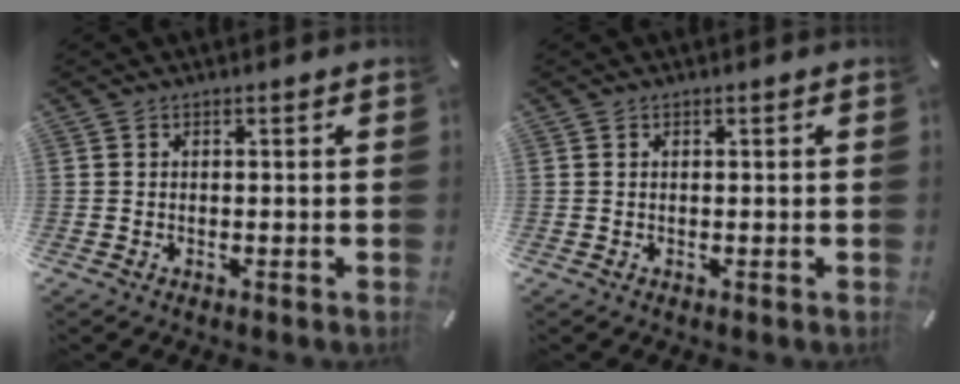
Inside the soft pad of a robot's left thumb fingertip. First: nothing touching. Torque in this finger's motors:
{"motor_torque": [-0.03, -0.07, 0.00, -0.03, 0.04]}